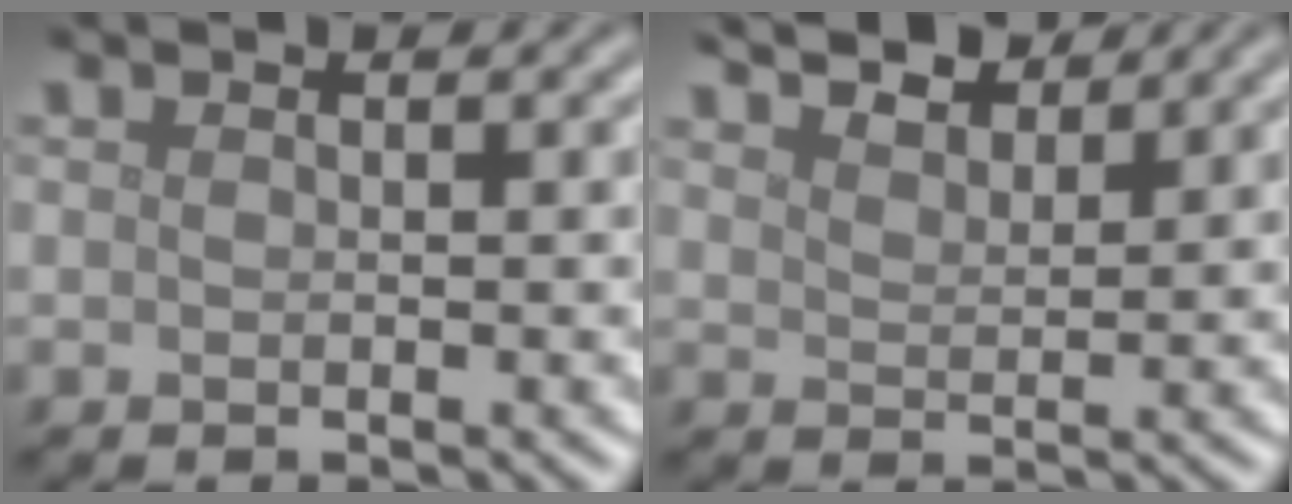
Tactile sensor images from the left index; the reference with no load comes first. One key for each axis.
{"total": 5.3, "fx": 4.7, "fy": 1.5, "fz": 2.0, "tx": -0.035, "ty": 0.008, "tz": 0.063}